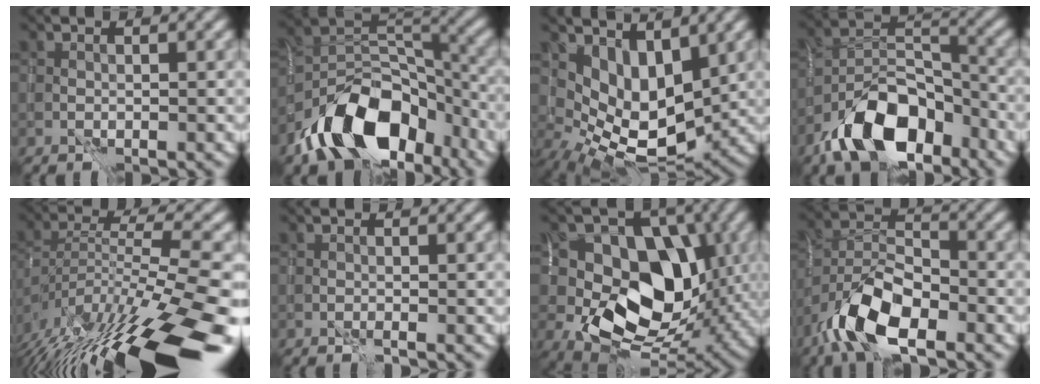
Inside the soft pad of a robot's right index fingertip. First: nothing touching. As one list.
[{"total": 11.7, "force": [-6.2, 6.8, 7.2], "torque": [-0.111, 0.005, -0.111]}, {"total": 5.6, "force": [2.4, 3.1, 4.1], "torque": [-0.076, -0.022, 0.050]}, {"total": 10.3, "force": [-6.2, 5.1, 6.4], "torque": [-0.109, 0.006, -0.116]}, {"total": 16.1, "force": [-10.9, 2.6, 11.6], "torque": [-0.204, 0.011, -0.177]}, {"total": 0.0}, {"total": 13.6, "force": [0.7, 9.6, 9.6], "torque": [-0.116, 0.008, 0.005]}, {"total": 8.1, "force": [-4.7, 3.3, 5.7], "torque": [-0.102, 0.009, -0.094]}]